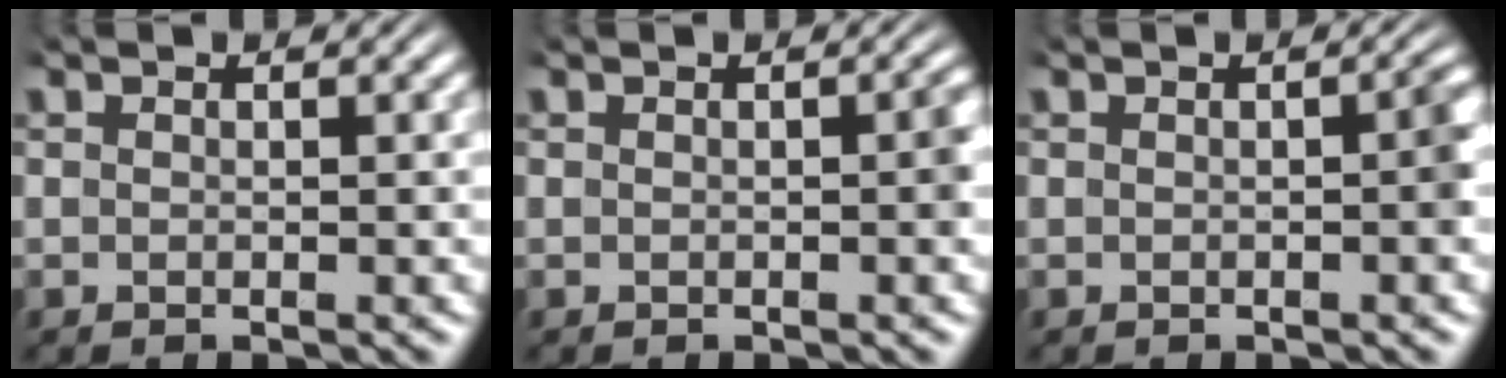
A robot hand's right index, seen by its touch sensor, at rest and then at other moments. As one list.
[{"total": 0.7, "force": [-0.2, 0.0, 0.7], "torque": [-0.006, 0.002, -0.003]}, {"total": 1.2, "force": [-0.3, 0.1, 1.2], "torque": [-0.014, 0.003, -0.005]}]